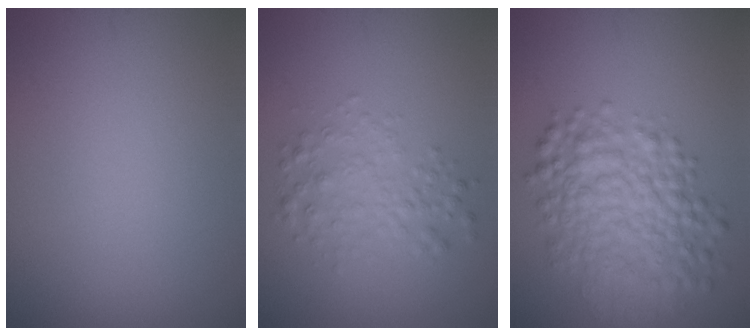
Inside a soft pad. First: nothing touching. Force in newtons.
{"total": 2.5, "press": 2.5, "slide": 0.1}
{"total": 7.0, "press": 7.0, "slide": 0.2}